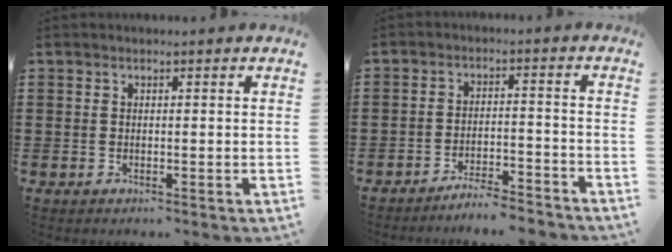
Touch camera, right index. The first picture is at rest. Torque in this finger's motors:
{"motor_torque": [0.61, 0.93, 0.17, 0.01]}